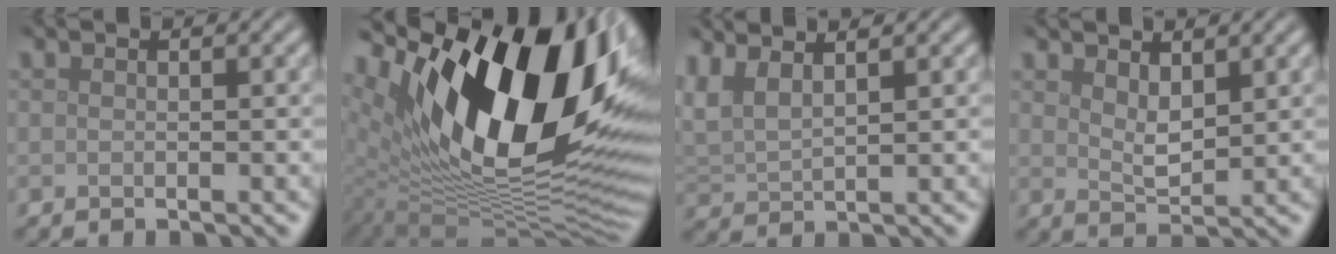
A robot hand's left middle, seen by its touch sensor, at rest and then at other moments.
{"total": 19.0, "force": [7.1, 9.3, 15.0], "torque": [-0.245, 0.014, 0.123]}
{"total": 2.9, "force": [1.9, 0.8, 1.9], "torque": [-0.052, 0.013, 0.042]}
{"total": 2.4, "force": [1.5, 0.9, 1.7], "torque": [-0.034, -0.008, 0.032]}